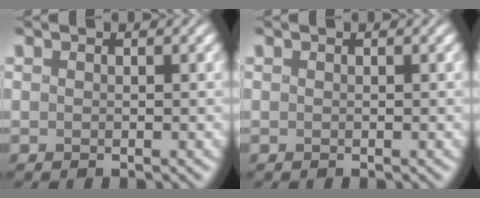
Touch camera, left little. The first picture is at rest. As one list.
[{"total": 0.0}]